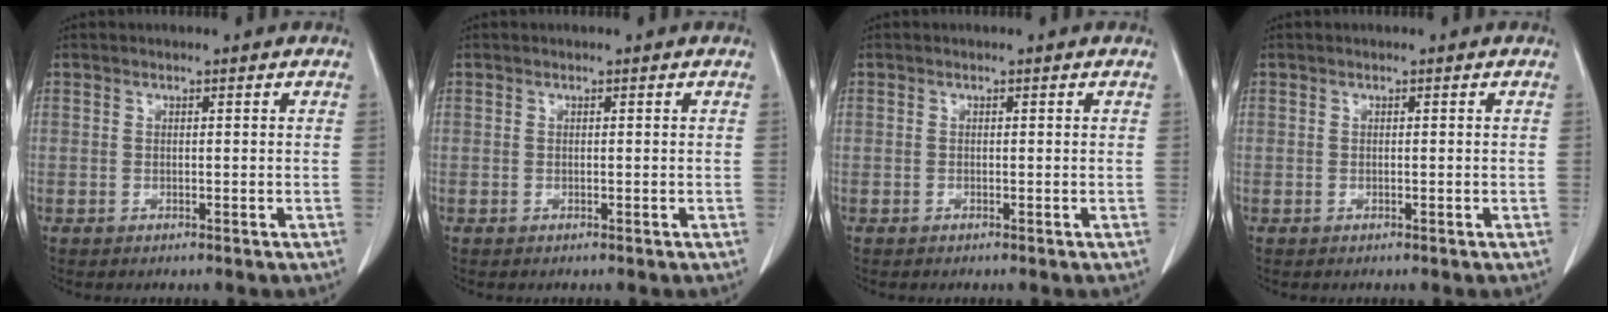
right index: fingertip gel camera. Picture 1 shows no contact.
{"total": 0.0}
{"total": 0.0}
{"total": 0.0}